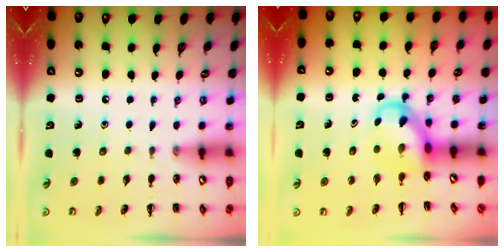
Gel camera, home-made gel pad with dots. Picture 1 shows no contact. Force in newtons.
{"total": 4.1, "press": 4.0, "slide": 0.8}